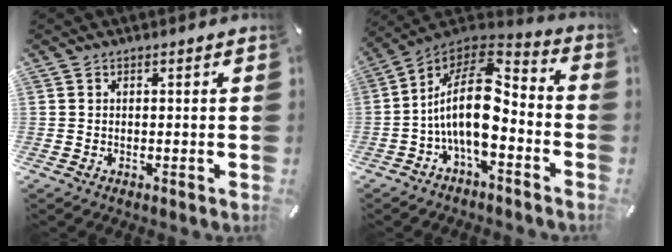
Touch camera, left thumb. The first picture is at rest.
{"total": 17.6, "force": [-2.0, 8.8, 15.1], "torque": [-0.303, 0.000, -0.039]}